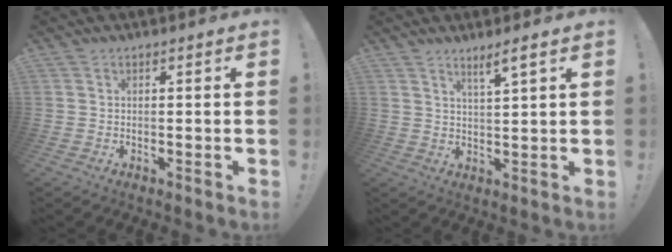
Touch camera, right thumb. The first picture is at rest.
{"total": 4.5, "force": [3.2, -0.2, 3.1], "torque": [-0.040, -0.021, 0.049]}